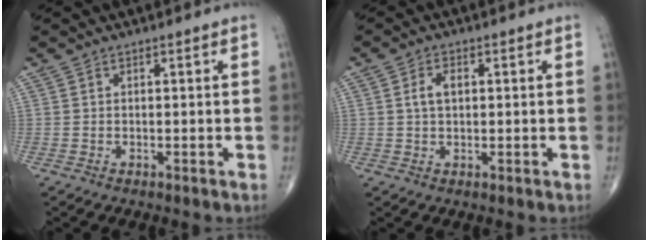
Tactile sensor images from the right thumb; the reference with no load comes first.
{"total": 3.4, "force": [0.7, 2.0, 2.7], "torque": [-0.053, 0.005, 0.011]}